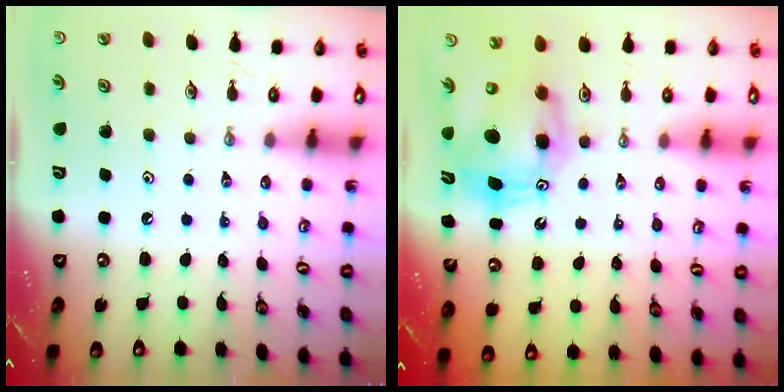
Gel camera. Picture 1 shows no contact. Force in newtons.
{"total": 10.2, "press": 10.0, "slide": 2.0}